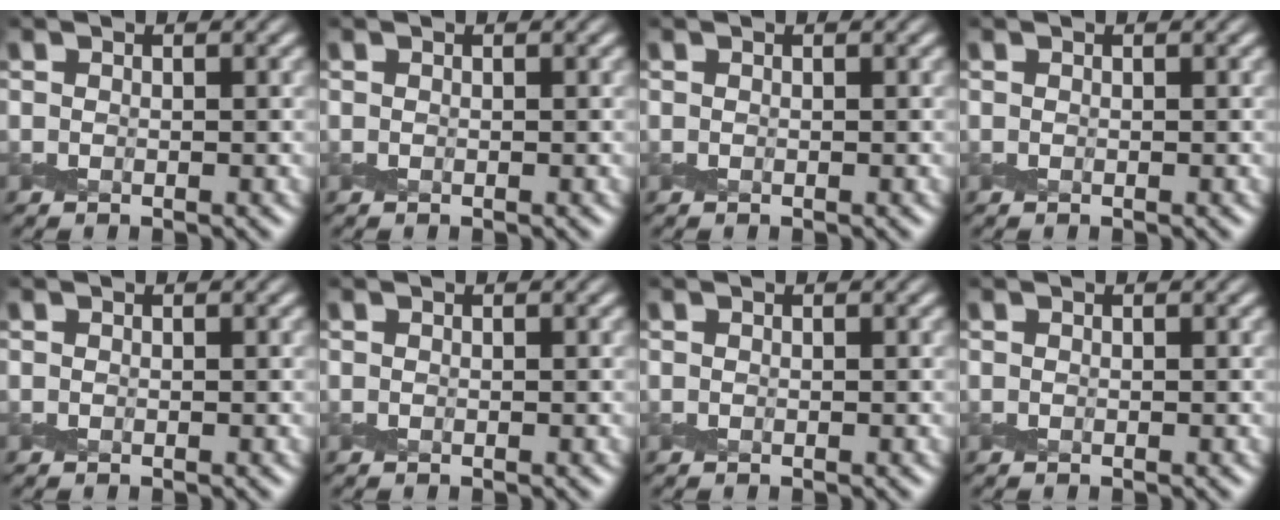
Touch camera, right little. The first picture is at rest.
{"total": 0.0}
{"total": 0.0}
{"total": 0.0}
{"total": 0.0}
{"total": 0.0}
{"total": 0.0}
{"total": 0.0}